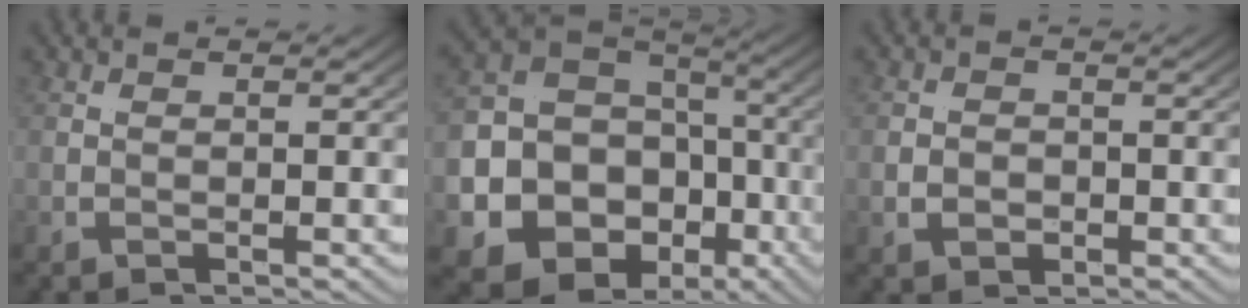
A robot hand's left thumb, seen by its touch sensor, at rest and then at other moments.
{"total": 16.8, "force": [-4.2, 12.6, 10.3], "torque": [-0.222, -0.050, -0.066]}
{"total": 1.7, "force": [0.0, 1.5, 0.9], "torque": [-0.016, -0.005, 0.003]}